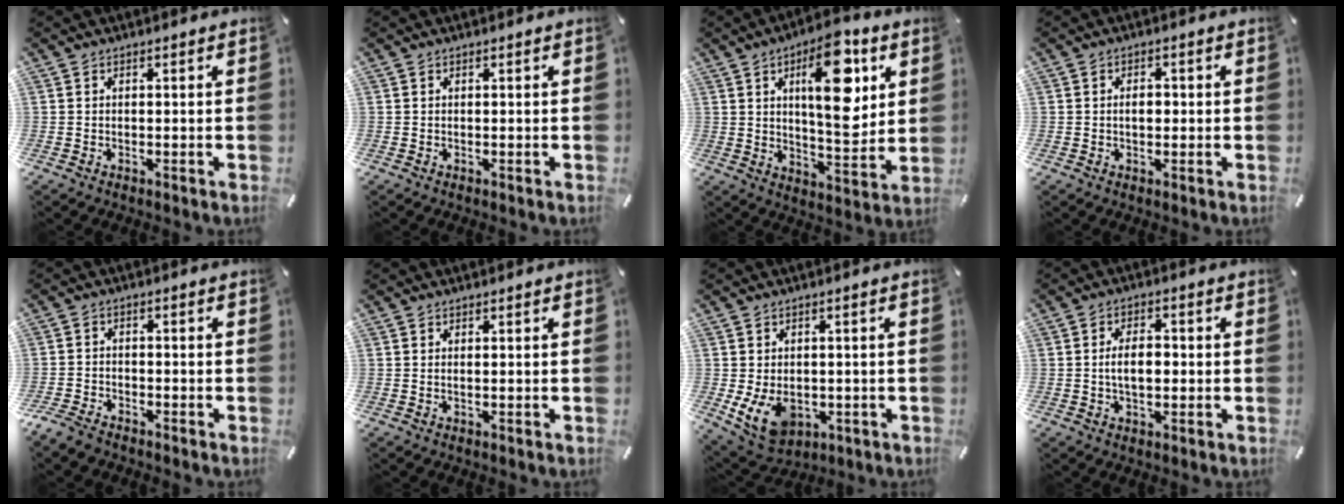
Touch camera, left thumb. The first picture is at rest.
{"total": 0.0}
{"total": 17.2, "force": [6.6, 7.0, 14.3], "torque": [-0.216, -0.023, 0.102]}
{"total": 3.0, "force": [-0.2, 1.8, 2.4], "torque": [-0.037, 0.002, -0.007]}
{"total": 3.4, "force": [-3.1, 1.3, 0.8], "torque": [-0.032, 0.015, -0.066]}
{"total": 0.6, "force": [0.2, 0.0, 0.6], "torque": [-0.011, -0.001, 0.003]}
{"total": 8.3, "force": [-1.5, 6.4, 5.2], "torque": [-0.093, 0.002, -0.025]}
{"total": 6.0, "force": [-0.4, 3.4, 4.9], "torque": [-0.081, 0.001, -0.013]}